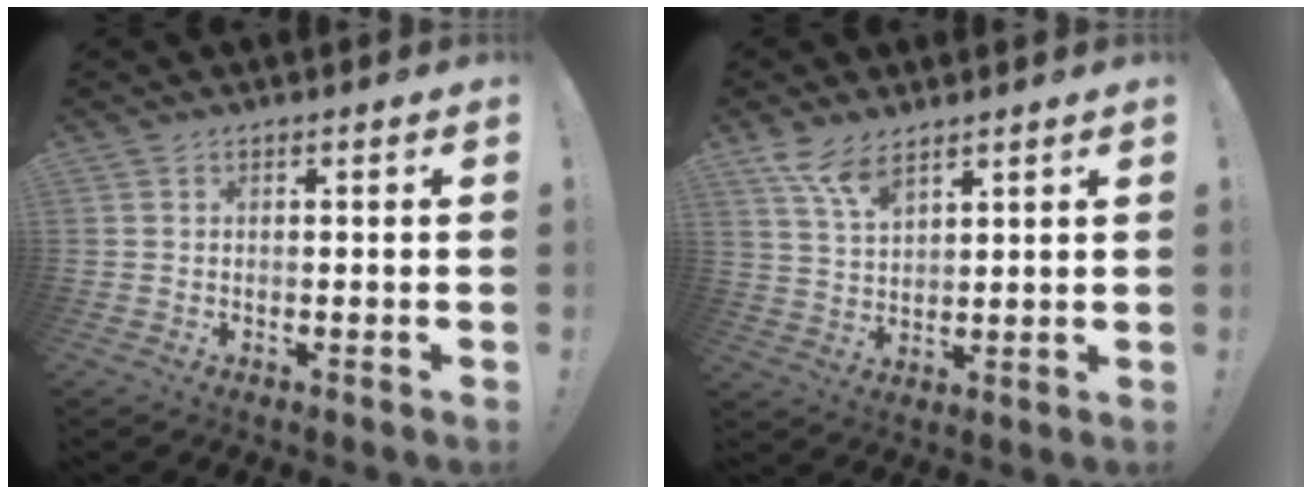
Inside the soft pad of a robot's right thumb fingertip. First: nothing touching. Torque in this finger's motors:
{"motor_torque": [0.56, 0.85, 0.58, 0.80, 0.04]}